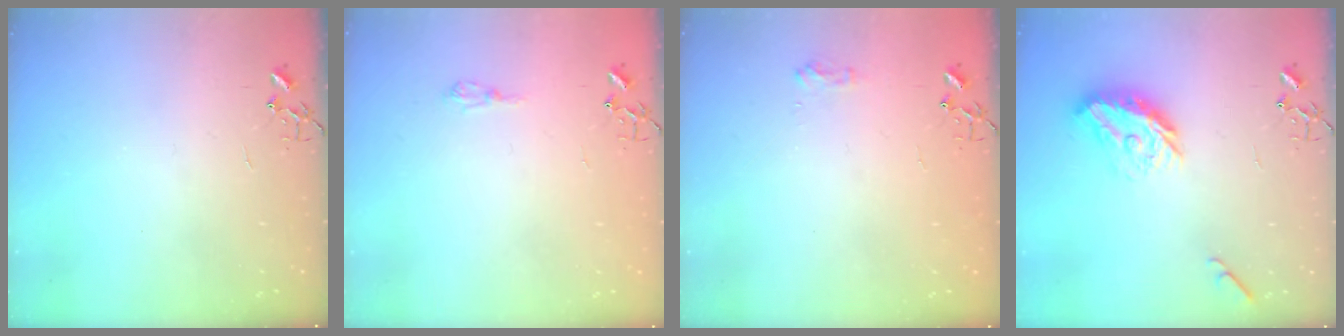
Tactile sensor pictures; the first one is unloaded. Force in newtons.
{"total": 6.7, "press": 6.6, "slide": 0.8}
{"total": 7.5, "press": 7.4, "slide": 0.8}
{"total": 14.2, "press": 14.2, "slide": 0.7}